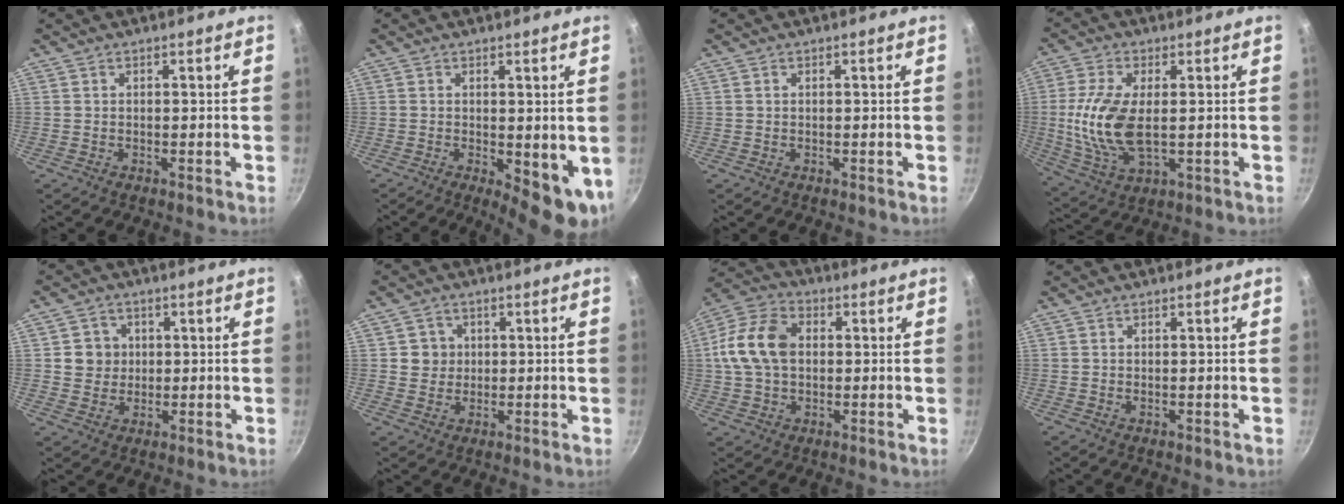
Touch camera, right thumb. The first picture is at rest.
{"total": 8.4, "force": [-0.7, 3.4, 7.7], "torque": [-0.082, -0.012, 0.000]}
{"total": 0.0}
{"total": 13.0, "force": [0.2, 6.5, 11.2], "torque": [-0.232, -0.009, 0.006]}
{"total": 5.2, "force": [0.8, 5.0, 1.4], "torque": [0.010, 0.005, 0.009]}
{"total": 4.2, "force": [0.7, 4.0, 0.9], "torque": [0.013, 0.005, 0.008]}
{"total": 13.2, "force": [1.2, 9.3, 9.2], "torque": [-0.158, 0.022, 0.009]}
{"total": 0.0}